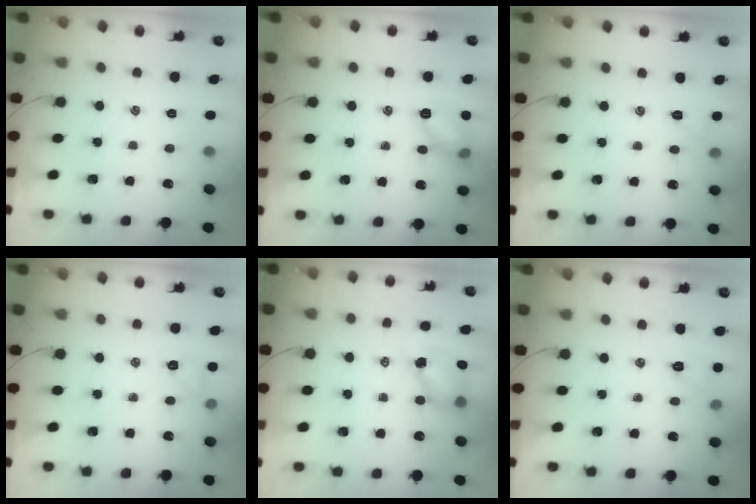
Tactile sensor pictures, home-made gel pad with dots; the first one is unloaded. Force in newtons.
{"total": 10.5, "press": 10.5, "slide": 0.4}
{"total": 2.1, "press": 2.0, "slide": 0.6}
{"total": 5.3, "press": 5.1, "slide": 1.3}
{"total": 6.4, "press": 6.3, "slide": 1.0}
{"total": 6.4, "press": 6.3, "slide": 1.5}